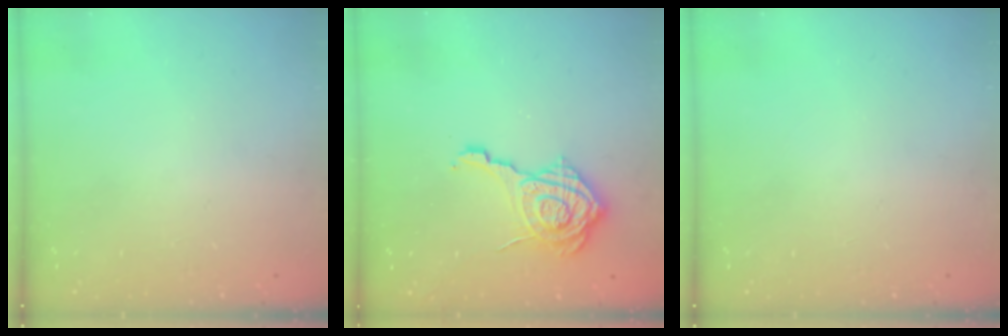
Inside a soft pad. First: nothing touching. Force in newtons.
{"total": 14.4, "press": 14.4, "slide": 0.9}
{"total": 0.0}